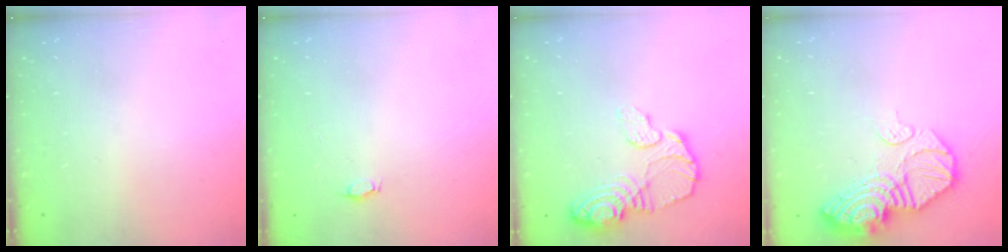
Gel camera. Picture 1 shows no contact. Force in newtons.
{"total": 2.7, "press": 2.5, "slide": 1.1}
{"total": 12.0, "press": 11.9, "slide": 1.1}
{"total": 15.8, "press": 15.7, "slide": 1.4}